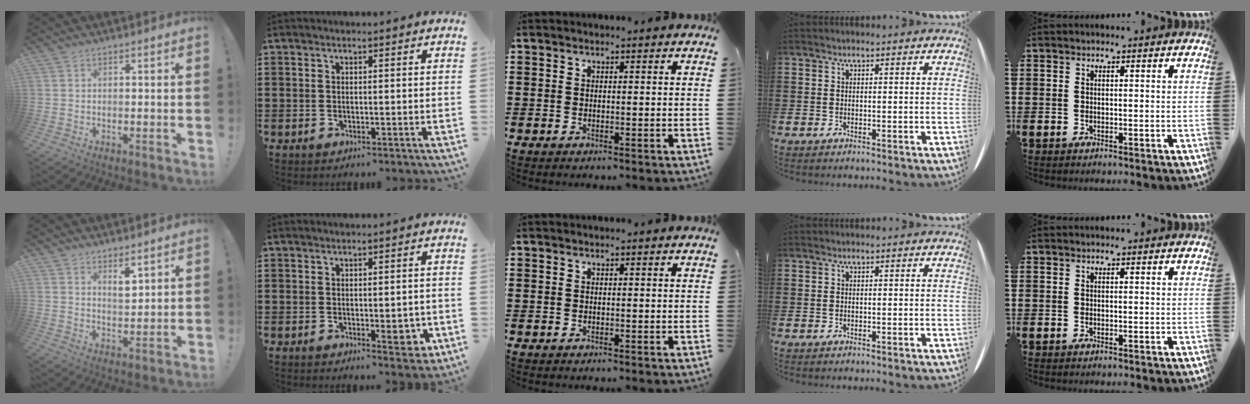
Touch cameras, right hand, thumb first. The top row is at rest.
{"thumb": {"total": 5.5, "force": [4.3, 2.2, 2.6], "torque": [-0.029, -0.033, 0.075]}, "index": {"total": 3.2, "force": [-0.9, 1.3, 2.8], "torque": [-0.044, 0.001, -0.013]}}